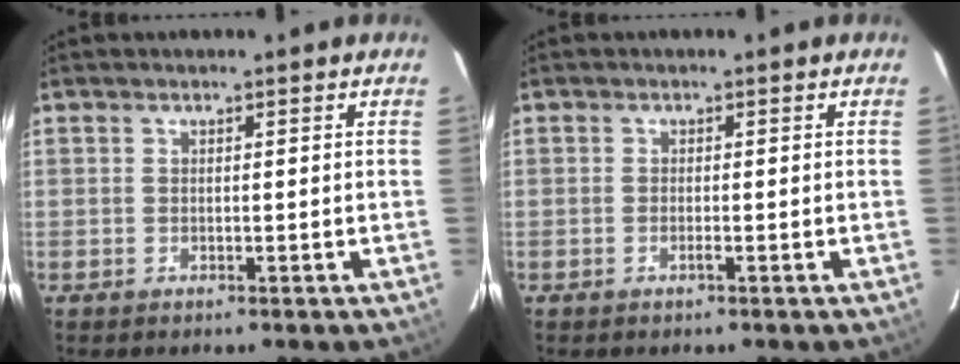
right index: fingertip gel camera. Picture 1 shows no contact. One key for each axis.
{"total": 0.9, "fx": -0.5, "fy": 0.0, "fz": 0.8, "tx": -0.015, "ty": 0.002, "tz": -0.010}